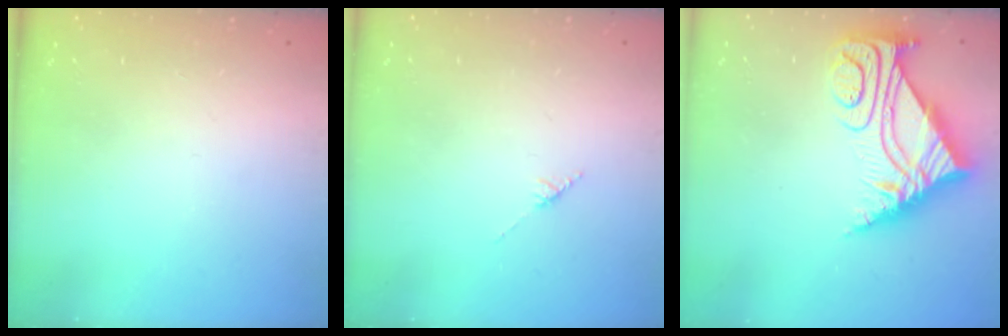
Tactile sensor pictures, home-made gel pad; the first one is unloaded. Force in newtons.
{"total": 2.8, "press": 2.8, "slide": 0.4}
{"total": 9.9, "press": 9.8, "slide": 1.0}